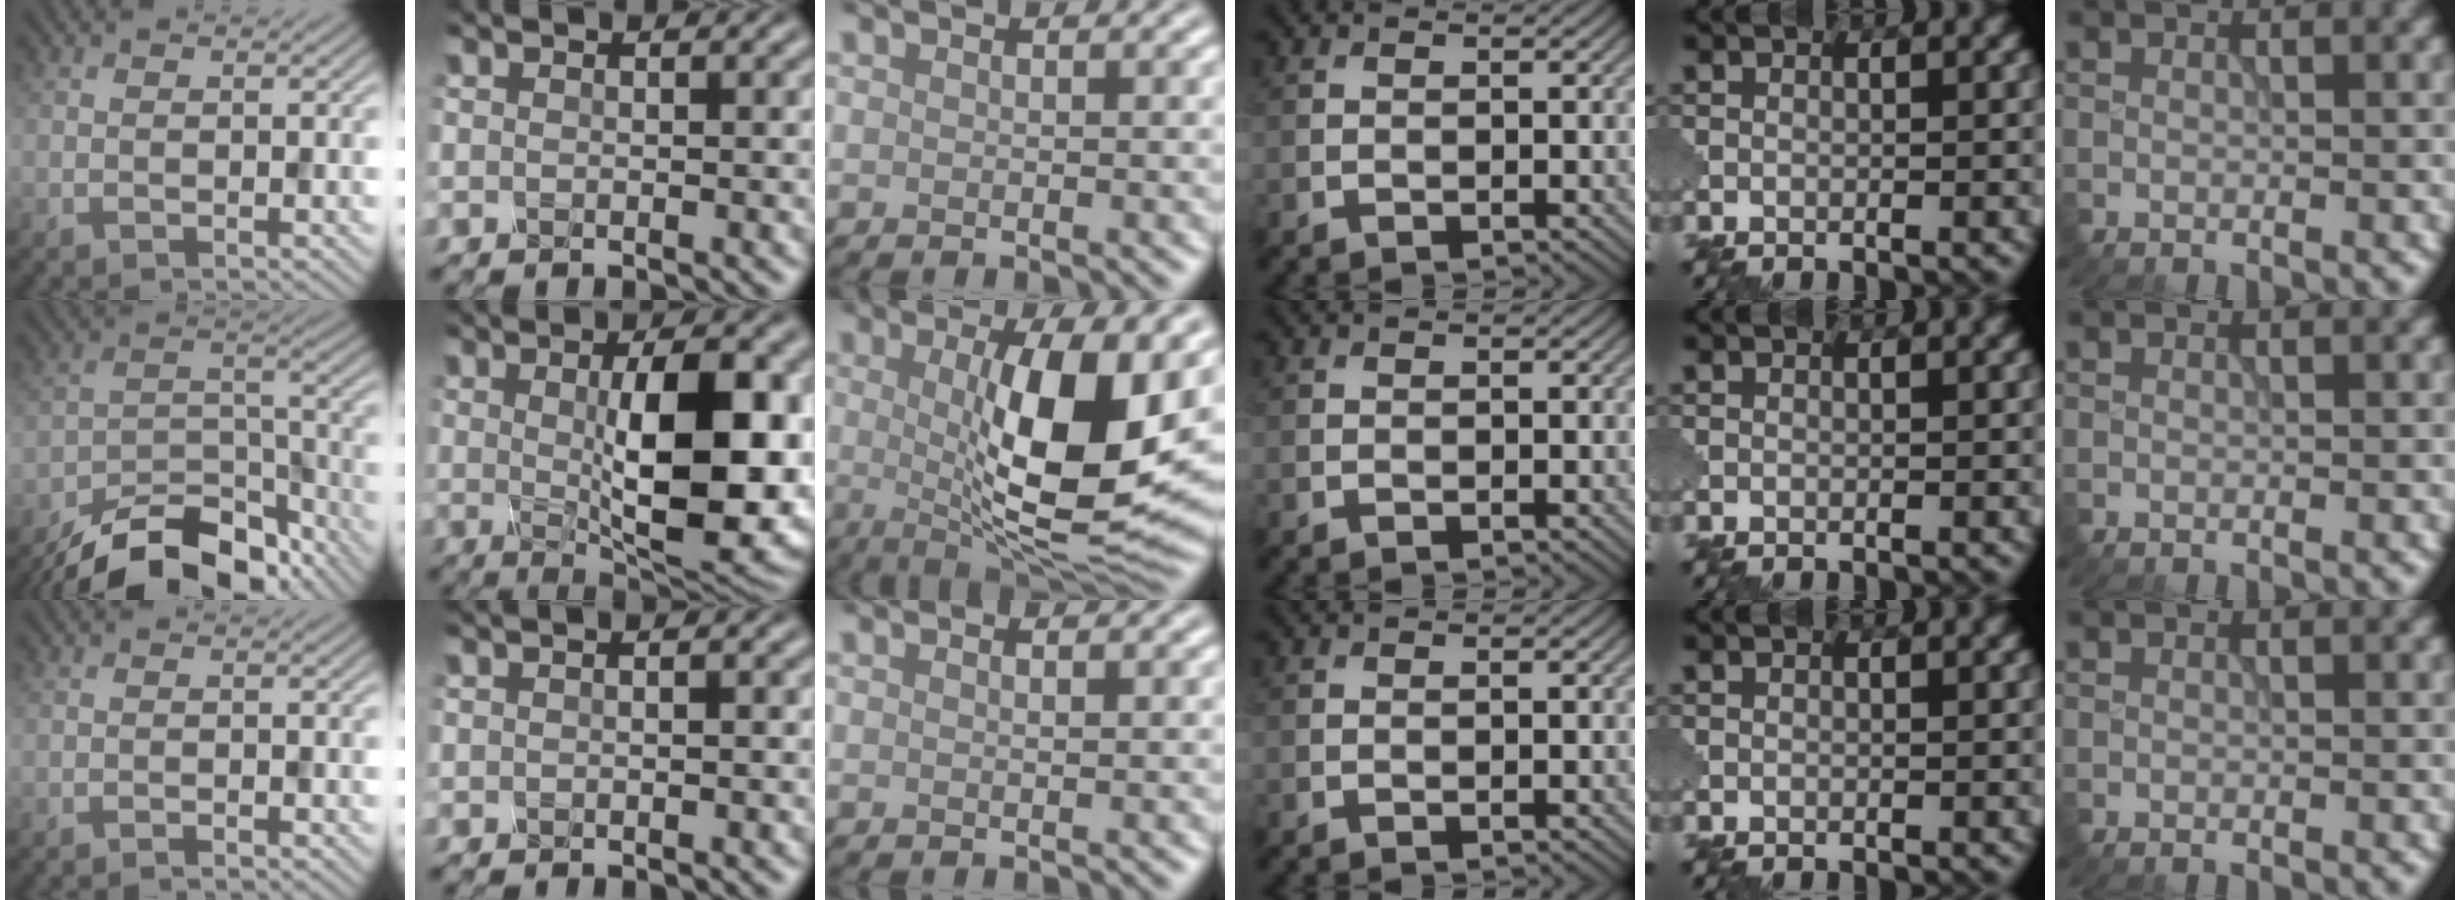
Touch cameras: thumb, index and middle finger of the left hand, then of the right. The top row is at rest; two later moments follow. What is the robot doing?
{"motion": "disassemble", "object": "glue stick"}